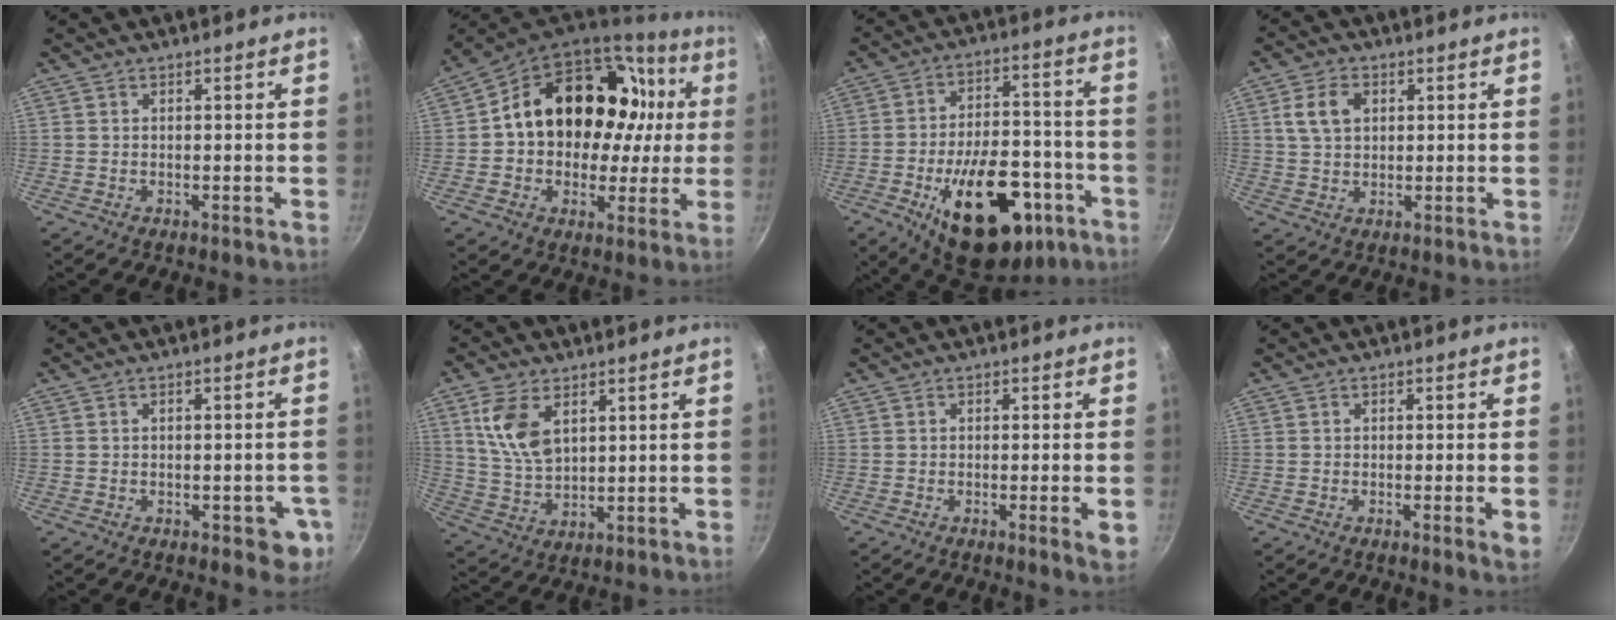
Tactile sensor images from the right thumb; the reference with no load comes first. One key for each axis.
{"total": 24.7, "fx": 4.0, "fy": 18.2, "fz": 16.3, "tx": -0.225, "ty": 0.047, "tz": 0.070}
{"total": 24.8, "fx": -10.3, "fy": 13.4, "fz": 18.2, "tx": -0.235, "ty": 0.051, "tz": -0.134}
{"total": 6.1, "fx": 1.8, "fy": 4.3, "fz": 4.0, "tx": -0.061, "ty": 0.006, "tz": 0.031}
{"total": 5.8, "fx": -2.0, "fy": 3.0, "fz": 4.6, "tx": -0.031, "ty": 0.007, "tz": -0.021}
{"total": 9.8, "fx": 3.9, "fy": 5.6, "fz": 7.0, "tx": -0.130, "ty": -0.022, "tz": 0.083}
{"total": 3.4, "fx": -0.9, "fy": 0.4, "fz": 3.3, "tx": -0.050, "ty": -0.007, "tz": -0.015}
{"total": 2.6, "fx": -0.7, "fy": 0.2, "fz": 2.5, "tx": -0.040, "ty": -0.006, "tz": -0.012}